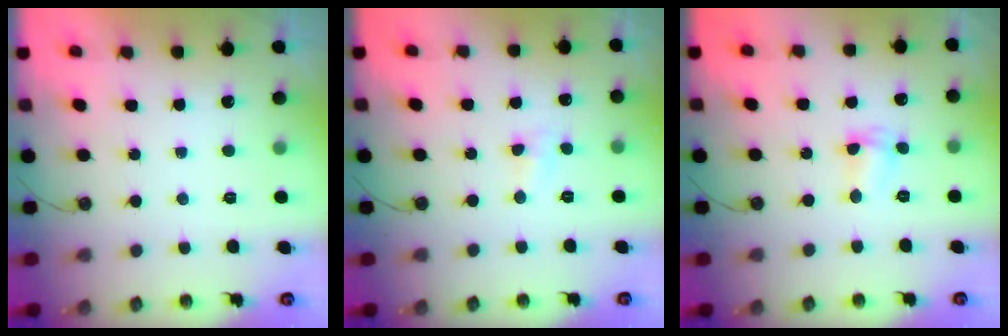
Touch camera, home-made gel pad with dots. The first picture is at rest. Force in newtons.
{"total": 4.1, "press": 4.0, "slide": 0.8}
{"total": 2.6, "press": 2.6, "slide": 0.4}